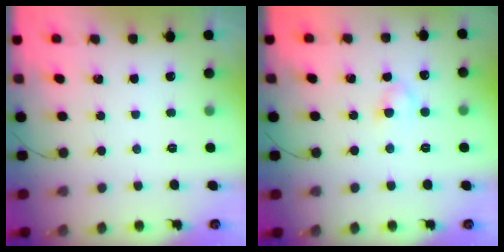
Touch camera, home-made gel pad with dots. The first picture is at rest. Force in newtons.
{"total": 2.7, "press": 2.4, "slide": 1.2}